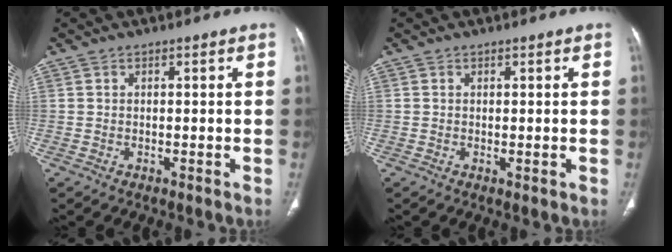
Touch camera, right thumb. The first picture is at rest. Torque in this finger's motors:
{"motor_torque": [-0.31, -0.02, -0.28, 0.06, -0.03]}